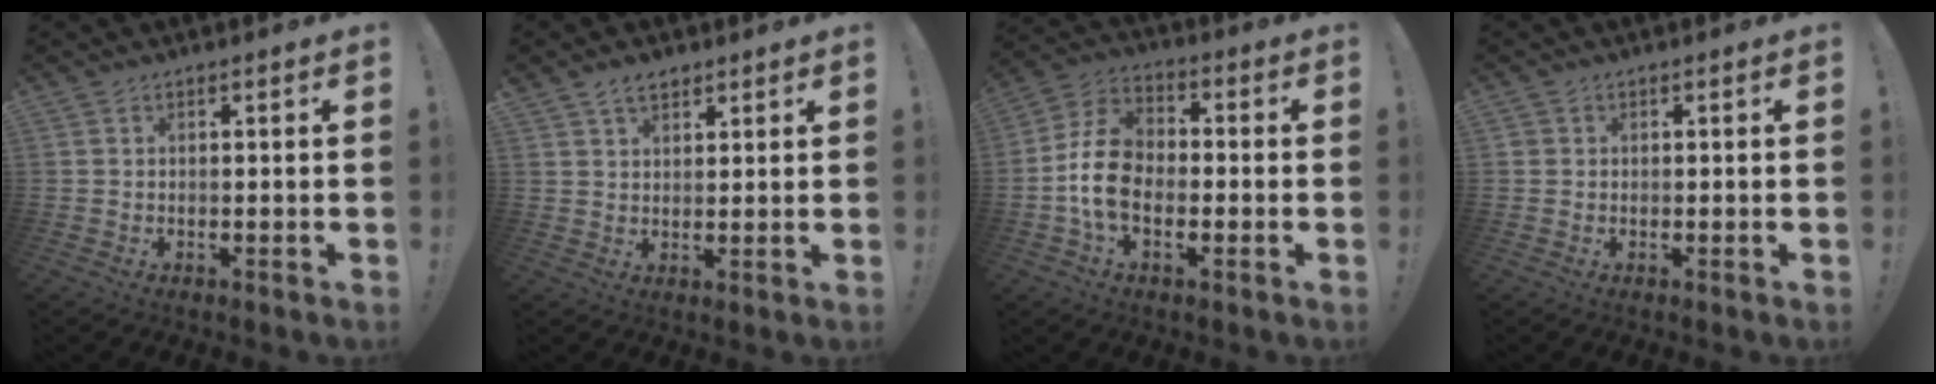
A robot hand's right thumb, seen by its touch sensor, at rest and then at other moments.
{"total": 4.4, "force": [3.1, 2.6, 1.8], "torque": [-0.021, -0.014, 0.056]}
{"total": 12.6, "force": [-3.2, 8.5, 8.8], "torque": [-0.171, 0.026, -0.055]}
{"total": 0.9, "force": [0.3, 0.8, 0.2], "torque": [-0.004, 0.001, 0.005]}